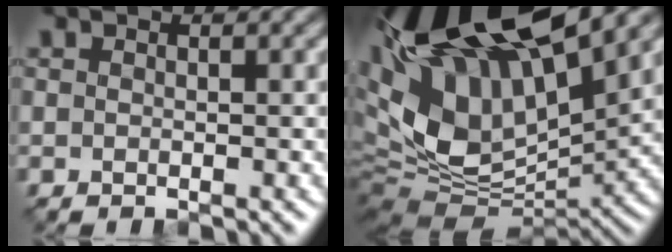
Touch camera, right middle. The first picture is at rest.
{"total": 17.0, "force": [6.3, 8.1, 13.6], "torque": [-0.245, 0.007, 0.135]}